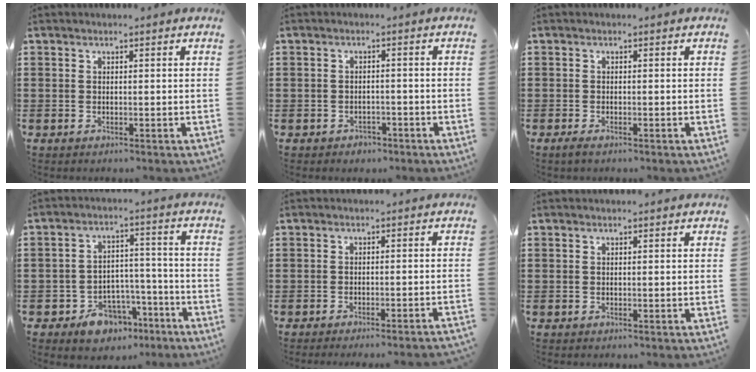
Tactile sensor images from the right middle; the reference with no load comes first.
{"total": 1.7, "force": [-1.4, 0.9, -0.1], "torque": [-0.006, 0.002, -0.033]}
{"total": 1.0, "force": [-0.7, 0.3, 0.7], "torque": [-0.015, -0.001, -0.014]}
{"total": 7.8, "force": [-5.9, 4.5, 2.4], "torque": [-0.041, 0.039, -0.109]}
{"total": 1.9, "force": [-1.8, -0.4, 0.5], "torque": [-0.009, 0.002, -0.036]}
{"total": 0.0}